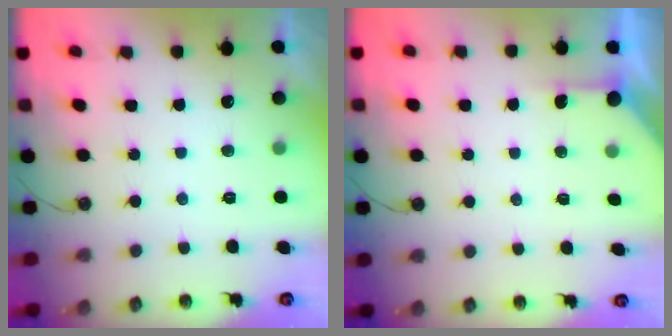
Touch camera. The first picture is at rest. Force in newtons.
{"total": 1.9, "press": 1.9, "slide": 0.3}